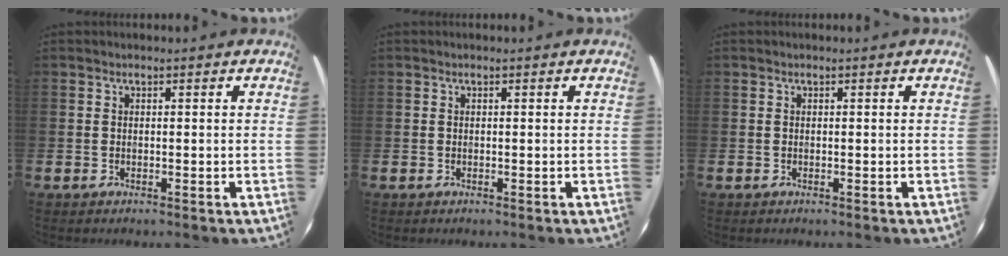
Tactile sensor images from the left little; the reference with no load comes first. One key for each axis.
{"total": 0.0}
{"total": 0.0}